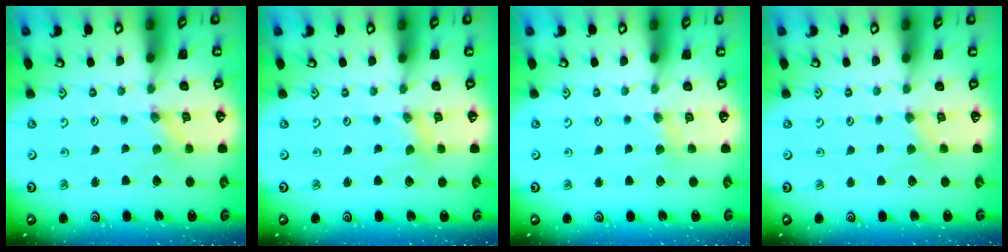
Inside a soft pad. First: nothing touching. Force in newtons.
{"total": 0.0}
{"total": 3.0, "press": 2.9, "slide": 0.5}
{"total": 3.3, "press": 3.2, "slide": 0.7}